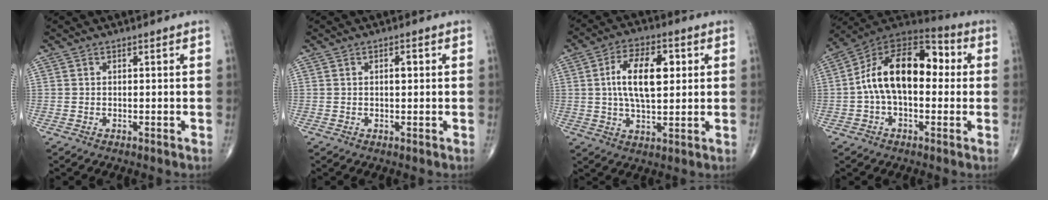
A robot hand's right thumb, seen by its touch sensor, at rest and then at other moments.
{"total": 1.6, "force": [0.3, 0.7, 1.4], "torque": [-0.020, 0.002, 0.004]}
{"total": 12.7, "force": [2.2, 6.2, 10.8], "torque": [-0.179, 0.004, 0.038]}
{"total": 17.9, "force": [1.0, 10.3, 14.6], "torque": [-0.225, 0.051, 0.005]}